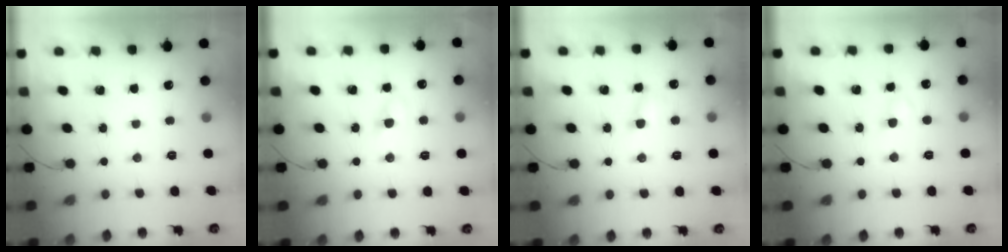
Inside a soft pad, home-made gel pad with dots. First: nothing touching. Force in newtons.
{"total": 4.3, "press": 4.1, "slide": 1.4}
{"total": 4.8, "press": 4.8, "slide": 0.8}
{"total": 2.4, "press": 2.1, "slide": 1.1}